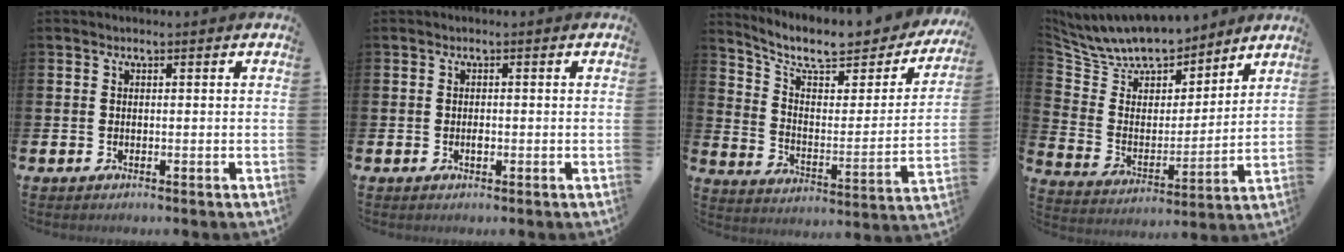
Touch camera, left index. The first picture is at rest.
{"total": 0.8, "force": [-0.1, 0.4, 0.7], "torque": [-0.011, 0.000, -0.004]}
{"total": 8.9, "force": [7.4, 3.2, 3.9], "torque": [-0.099, -0.056, 0.121]}
{"total": 10.6, "force": [10.1, 2.6, 1.6], "torque": [-0.083, -0.080, 0.182]}